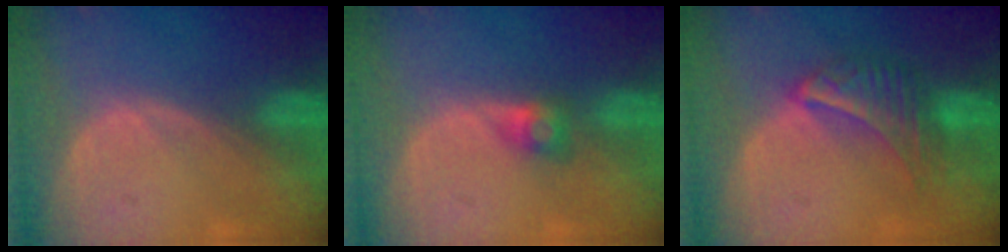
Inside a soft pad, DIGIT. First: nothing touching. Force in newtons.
{"total": 2.6, "press": 2.4, "slide": 1.0}
{"total": 6.3, "press": 6.0, "slide": 2.1}